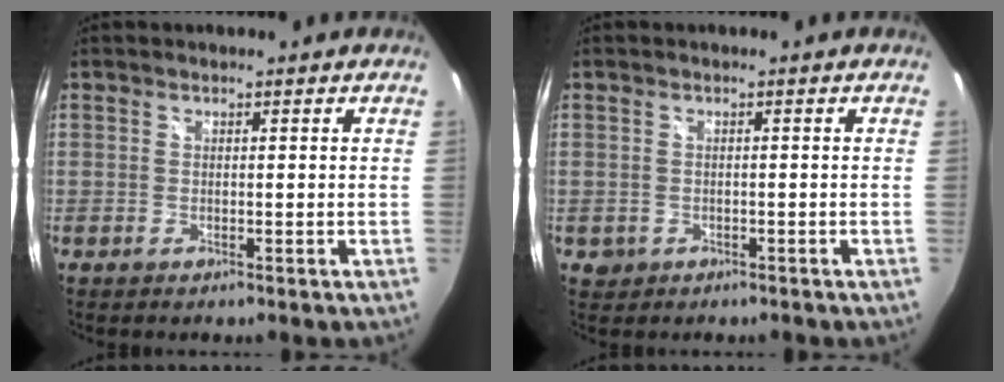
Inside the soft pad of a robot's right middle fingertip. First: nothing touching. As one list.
[{"total": 2.1, "force": [-0.8, 1.9, 0.6], "torque": [-0.017, -0.004, -0.008]}]